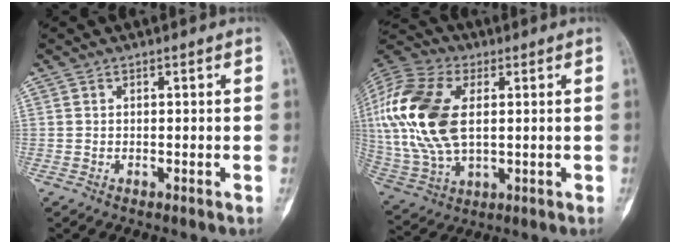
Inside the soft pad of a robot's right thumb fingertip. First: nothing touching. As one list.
[{"total": 21.7, "force": [3.1, 12.7, 17.3], "torque": [-0.379, -0.004, 0.055]}]